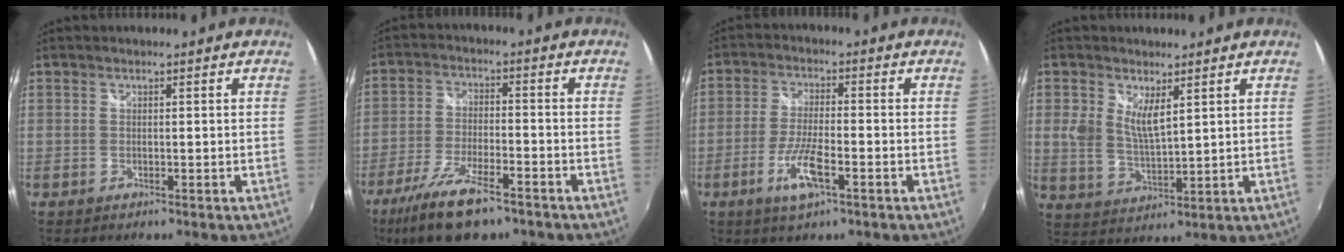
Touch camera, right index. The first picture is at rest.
{"total": 13.6, "force": [-9.4, 4.2, 8.9], "torque": [-0.199, -0.031, -0.170]}
{"total": 7.8, "force": [-3.5, 1.7, 6.8], "torque": [-0.144, -0.008, -0.068]}
{"total": 6.0, "force": [2.4, 2.6, 4.9], "torque": [-0.095, -0.009, 0.050]}